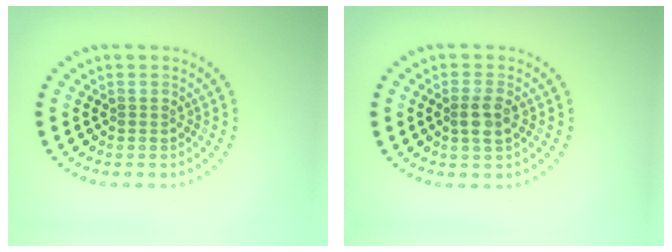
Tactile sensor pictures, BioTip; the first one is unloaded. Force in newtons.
{"total": 2.0, "press": 1.9, "slide": 0.7}